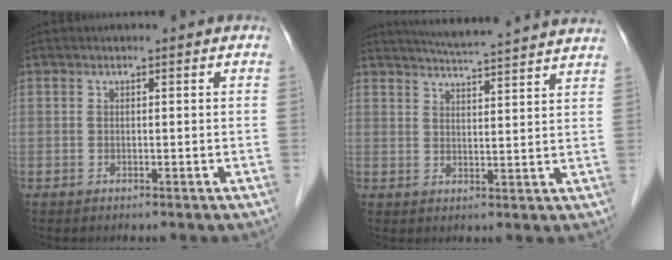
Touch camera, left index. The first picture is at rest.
{"total": 16.1, "force": [15.0, 0.2, 5.8], "torque": [-0.095, 0.004, 0.196]}